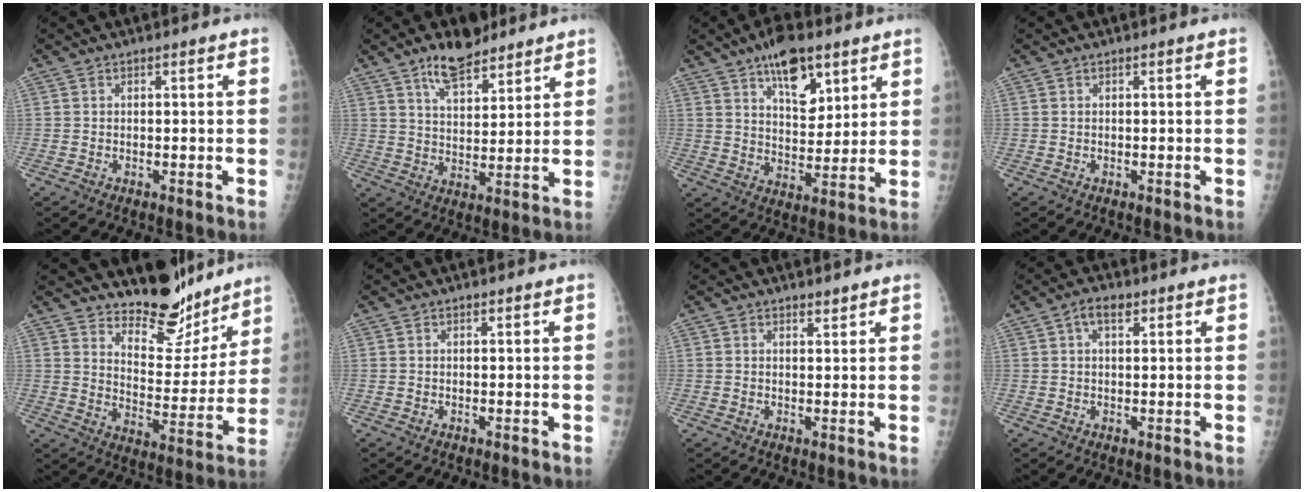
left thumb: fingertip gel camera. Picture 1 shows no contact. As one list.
[{"total": 9.6, "force": [6.9, 4.0, 5.2], "torque": [-0.065, -0.041, 0.121]}, {"total": 12.1, "force": [7.2, 5.8, 7.8], "torque": [-0.091, -0.040, 0.118]}, {"total": 0.0}, {"total": 14.6, "force": [12.9, 5.3, 4.1], "torque": [-0.015, -0.109, 0.193]}, {"total": 0.0}, {"total": 1.0, "force": [1.0, 0.3, 0.3], "torque": [0.001, -0.008, 0.014]}, {"total": 3.1, "force": [1.4, 1.5, 2.2], "torque": [-0.035, 0.002, 0.022]}]